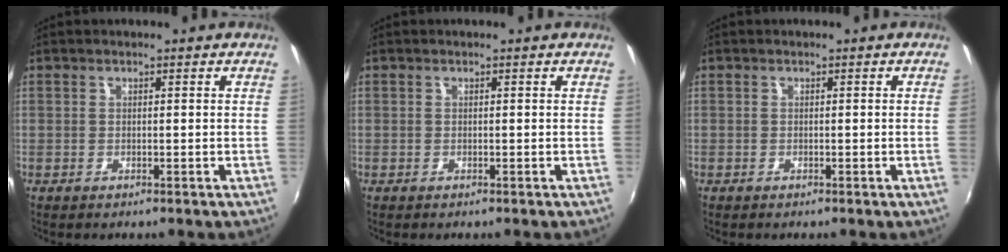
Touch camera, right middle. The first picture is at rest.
{"total": 0.0}
{"total": 0.6, "force": [0.1, -0.4, 0.5], "torque": [-0.001, -0.004, 0.000]}